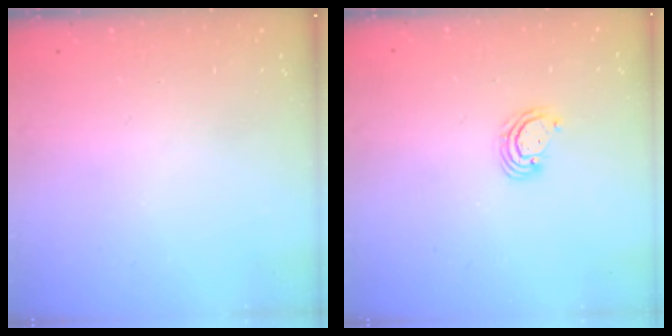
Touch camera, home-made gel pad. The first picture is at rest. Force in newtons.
{"total": 3.0, "press": 2.9, "slide": 0.3}